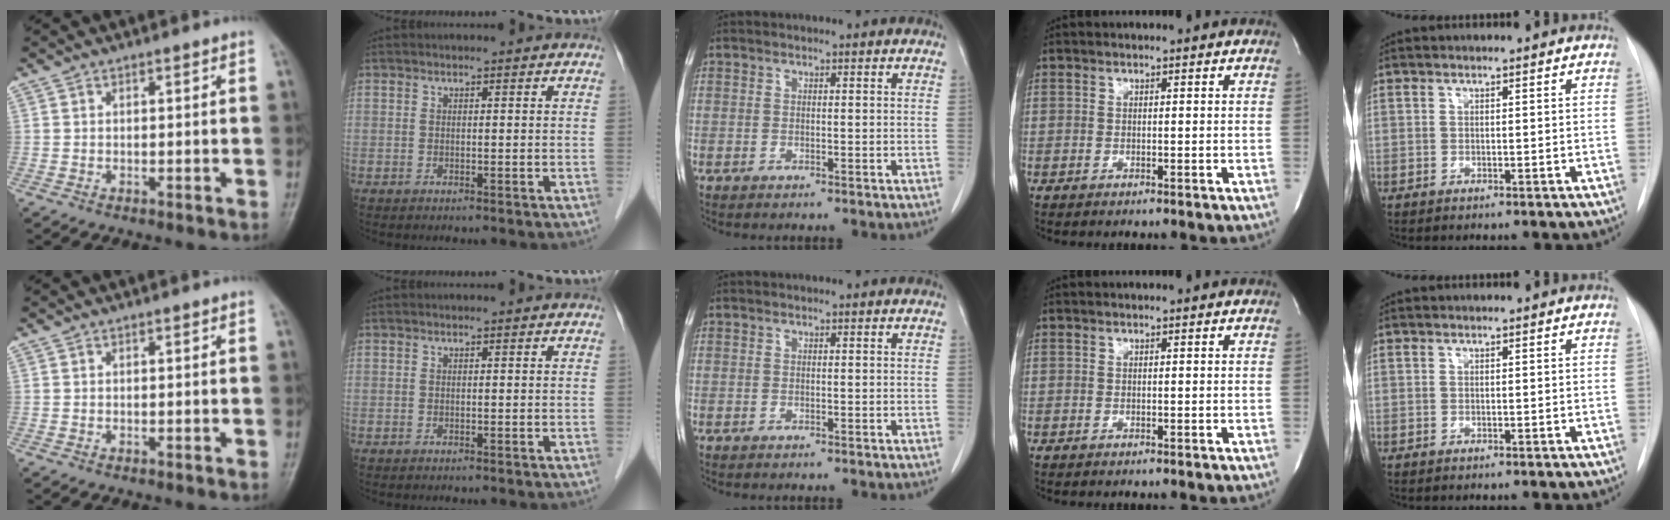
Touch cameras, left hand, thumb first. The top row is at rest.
{}